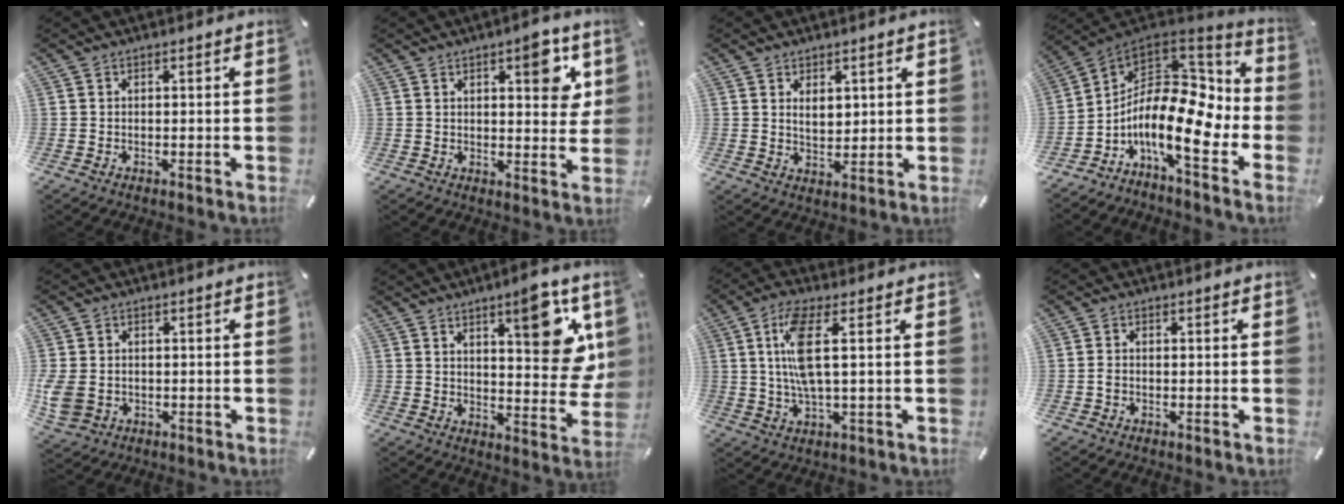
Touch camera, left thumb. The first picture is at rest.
{"total": 8.3, "force": [4.1, 3.6, 6.4], "torque": [-0.063, -0.022, 0.060]}
{"total": 3.9, "force": [1.9, 2.6, 2.2], "torque": [-0.034, -0.003, 0.032]}
{"total": 18.5, "force": [-5.1, 8.2, 15.8], "torque": [-0.305, -0.020, -0.093]}
{"total": 5.6, "force": [-0.8, 4.6, 3.2], "torque": [-0.088, 0.000, -0.014]}
{"total": 14.9, "force": [7.2, 5.4, 11.8], "torque": [-0.134, -0.043, 0.108]}
{"total": 9.8, "force": [1.9, 2.8, 9.2], "torque": [-0.197, -0.006, 0.027]}
{"total": 1.4, "force": [-0.4, 0.8, 1.1], "torque": [-0.021, 0.001, -0.008]}